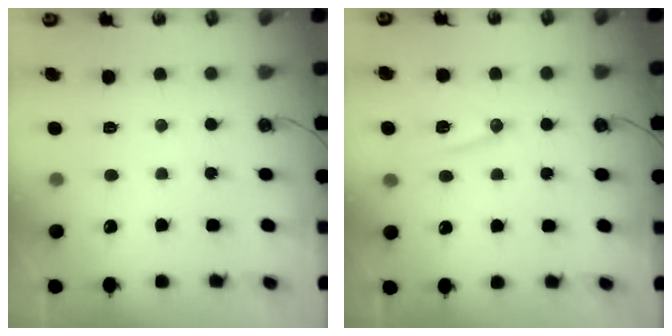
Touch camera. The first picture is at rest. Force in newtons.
{"total": 10.8, "press": 10.8, "slide": 0.8}